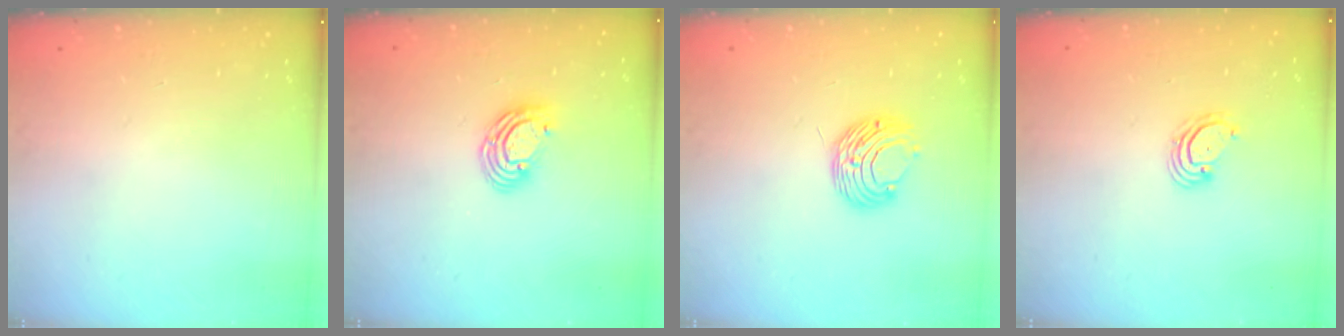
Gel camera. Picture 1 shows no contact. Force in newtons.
{"total": 7.5, "press": 7.4, "slide": 1.3}
{"total": 8.5, "press": 8.5, "slide": 0.6}
{"total": 2.8, "press": 2.8, "slide": 0.2}